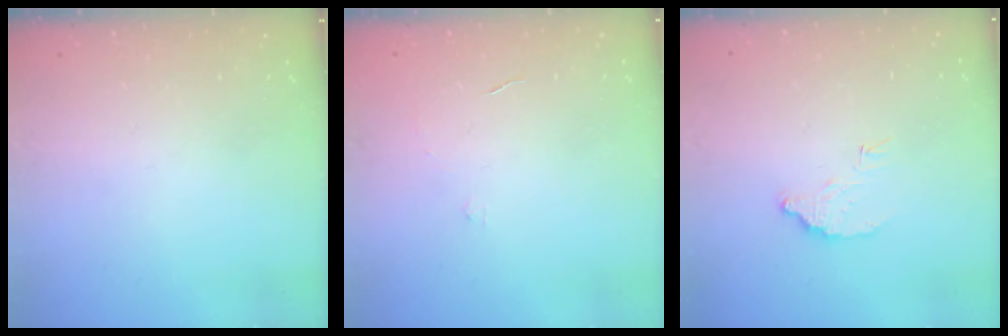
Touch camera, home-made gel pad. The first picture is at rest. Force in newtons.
{"total": 2.9, "press": 2.9, "slide": 0.2}
{"total": 5.3, "press": 5.3, "slide": 0.1}